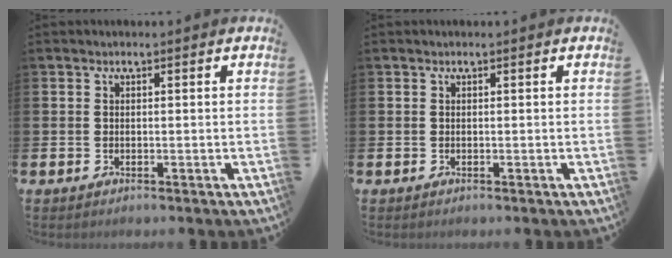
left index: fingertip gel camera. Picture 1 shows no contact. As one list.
[{"total": 0.0}]